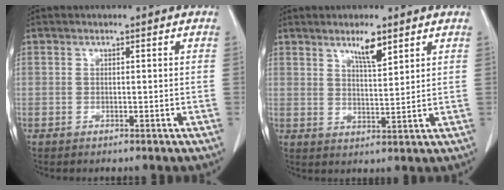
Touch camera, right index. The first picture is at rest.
{"total": 4.5, "force": [3.1, 0.6, 3.2], "torque": [-0.058, -0.006, 0.056]}